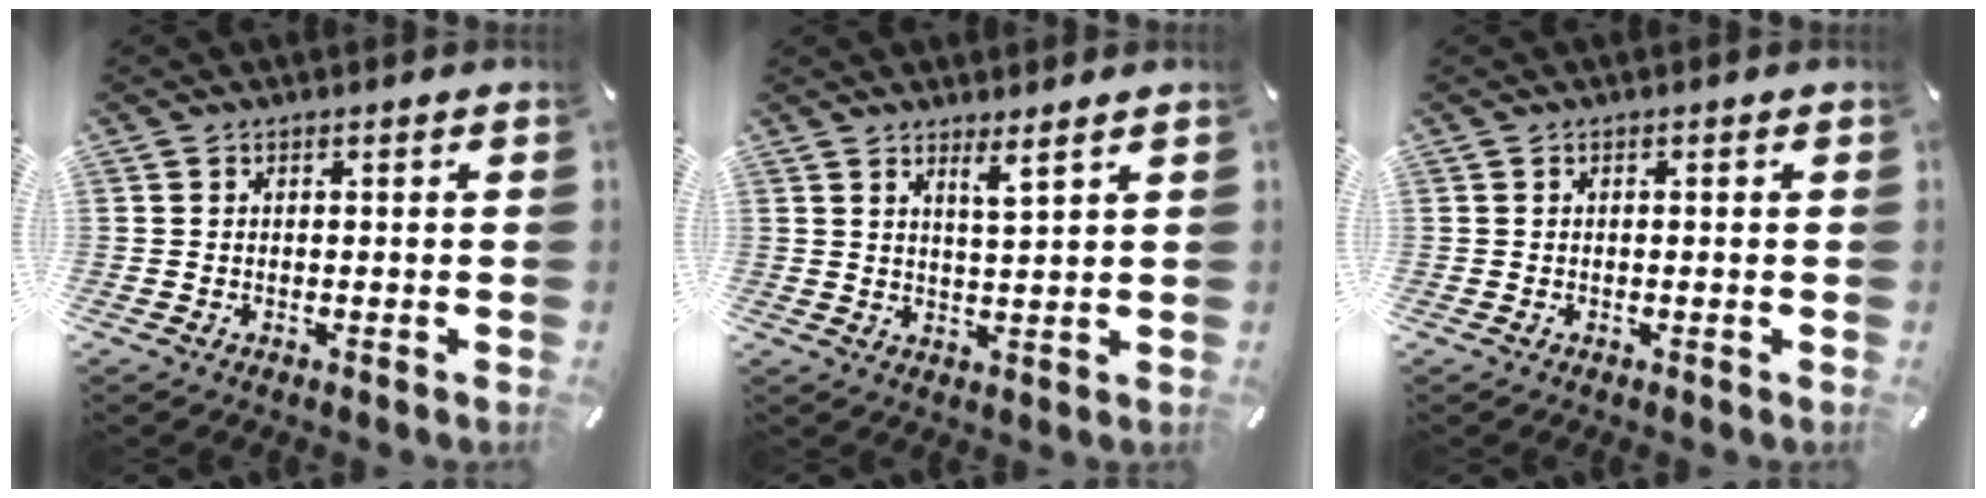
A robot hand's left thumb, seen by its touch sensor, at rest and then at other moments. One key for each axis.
{"total": 4.0, "fx": 3.2, "fy": -0.4, "fz": 2.3, "tx": -0.045, "ty": -0.018, "tz": 0.053}
{"total": 0.0}